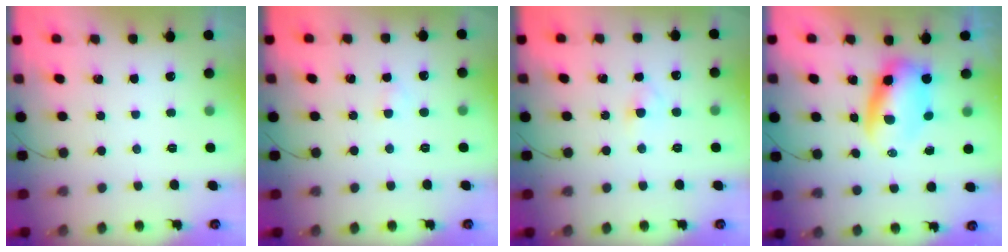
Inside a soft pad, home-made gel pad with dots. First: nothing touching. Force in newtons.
{"total": 1.5, "press": 1.2, "slide": 0.8}
{"total": 2.5, "press": 2.3, "slide": 1.0}
{"total": 6.5, "press": 6.3, "slide": 1.5}